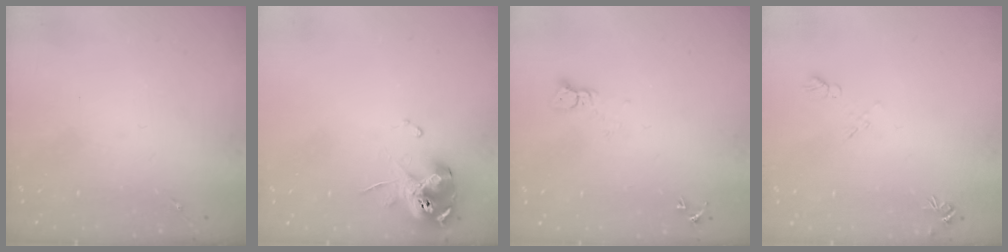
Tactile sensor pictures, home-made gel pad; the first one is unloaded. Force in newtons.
{"total": 11.0, "press": 10.9, "slide": 1.3}
{"total": 3.3, "press": 3.3, "slide": 0.3}
{"total": 5.3, "press": 5.2, "slide": 0.9}